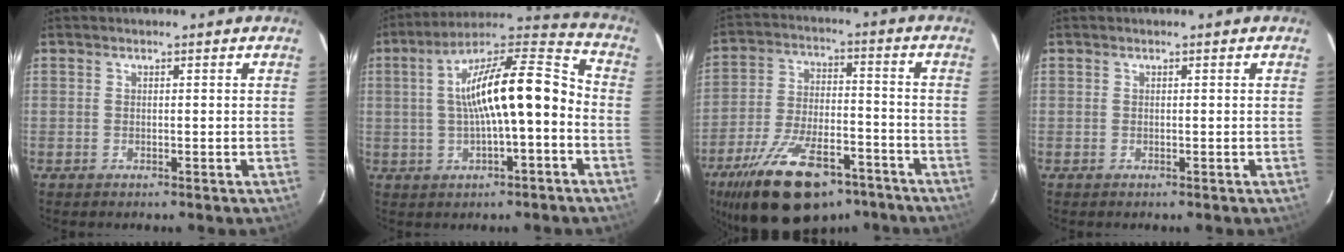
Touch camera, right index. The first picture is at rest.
{"total": 16.0, "force": [-1.3, 3.8, 15.4], "torque": [-0.247, 0.033, -0.018]}
{"total": 21.8, "force": [-15.0, 9.8, 12.4], "torque": [-0.241, -0.011, -0.229]}
{"total": 0.0}